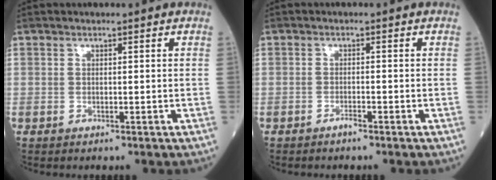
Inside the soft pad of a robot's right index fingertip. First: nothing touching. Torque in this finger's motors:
{"motor_torque": [-0.02, -0.05, 0.01, 0.00]}